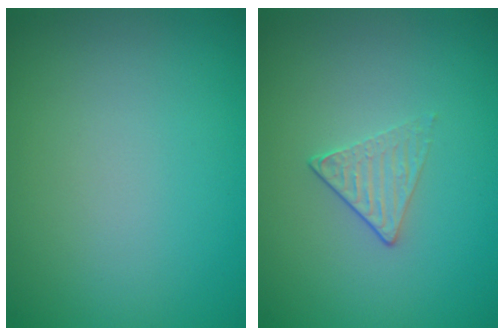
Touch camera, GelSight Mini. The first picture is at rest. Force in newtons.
{"total": 1.3, "press": 0.9, "slide": 0.9}